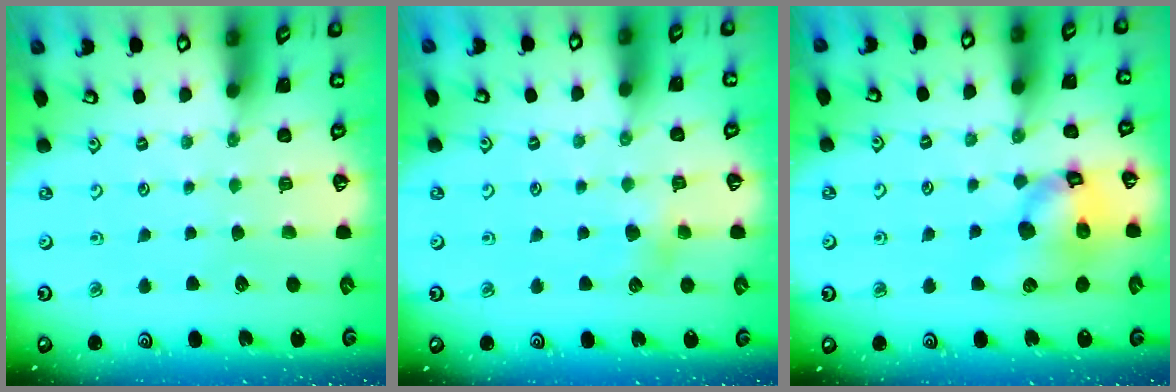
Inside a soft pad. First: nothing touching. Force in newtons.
{"total": 5.0, "press": 4.9, "slide": 1.0}
{"total": 14.3, "press": 14.2, "slide": 1.9}